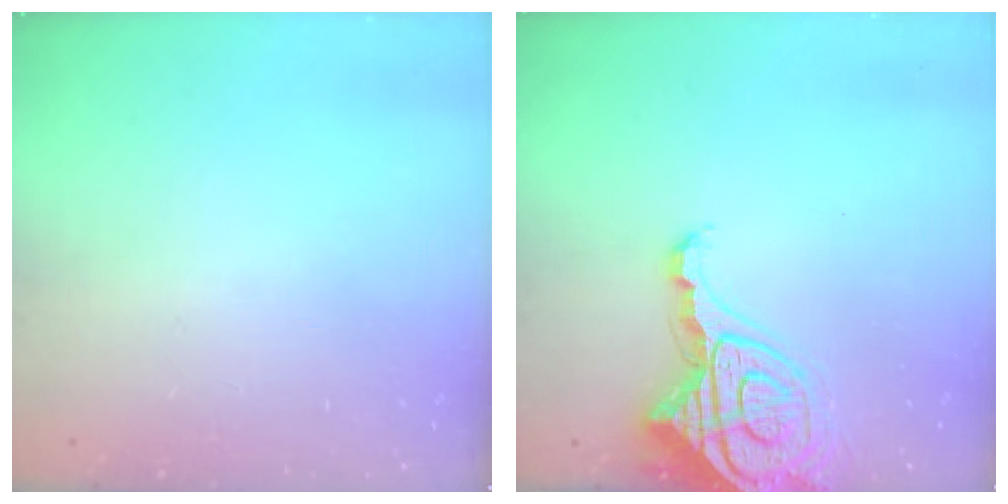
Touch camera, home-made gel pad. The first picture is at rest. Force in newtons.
{"total": 13.0, "press": 12.9, "slide": 1.4}